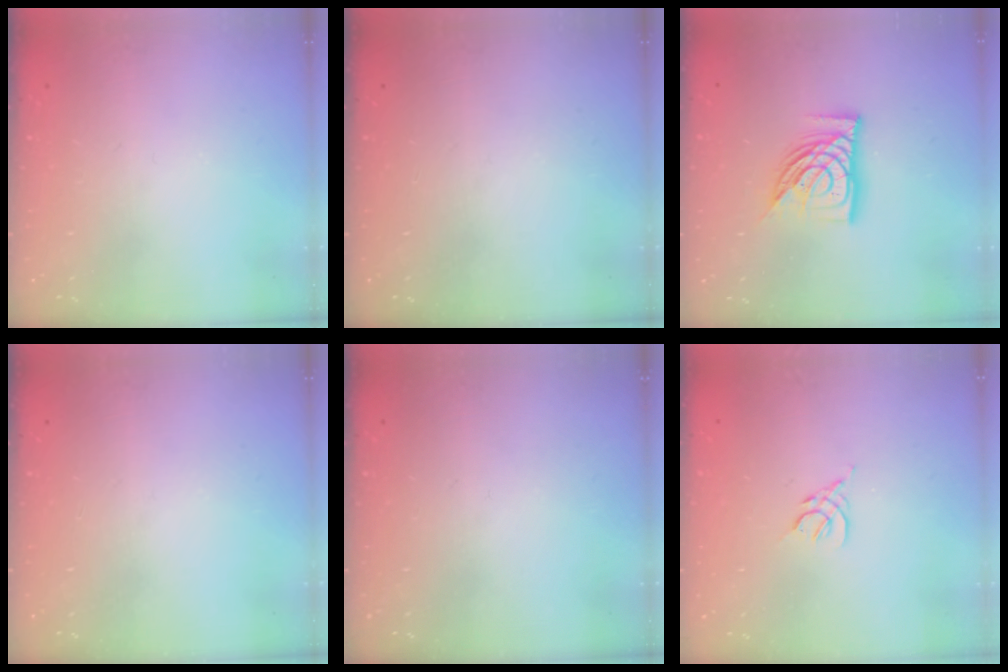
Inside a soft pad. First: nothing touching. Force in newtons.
{"total": 0.0}
{"total": 14.0, "press": 13.9, "slide": 1.6}
{"total": 0.0}
{"total": 0.0}
{"total": 2.5, "press": 2.4, "slide": 0.7}